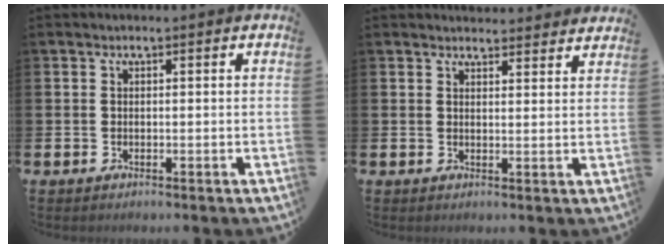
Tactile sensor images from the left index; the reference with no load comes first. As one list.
[{"total": 3.0, "force": [3.0, 0.5, -0.2], "torque": [0.008, -0.022, 0.052]}]